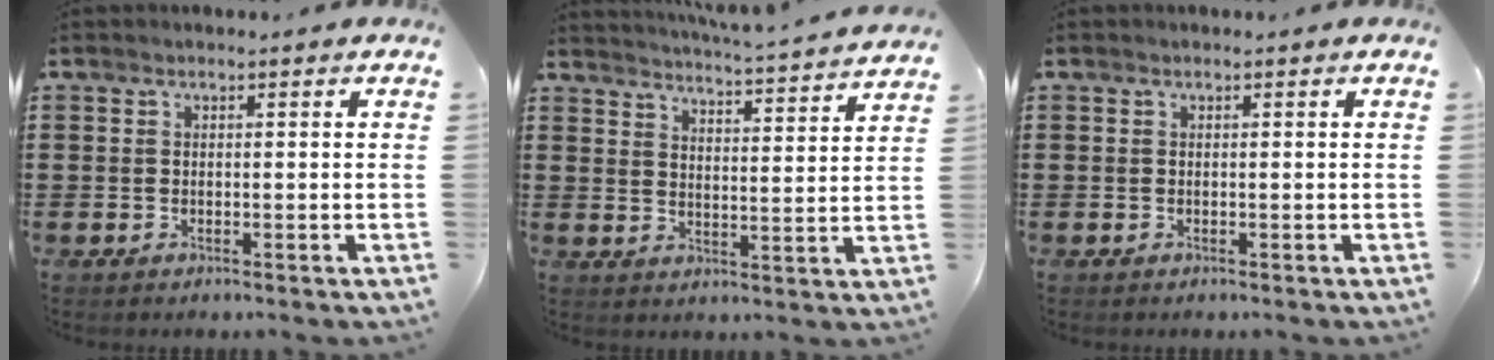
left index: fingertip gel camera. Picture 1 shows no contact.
{"total": 3.7, "force": [3.6, -0.7, 0.6], "torque": [-0.026, -0.042, 0.052]}
{"total": 0.0}